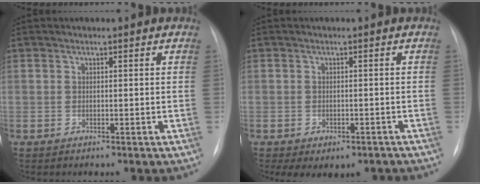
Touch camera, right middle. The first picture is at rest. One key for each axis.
{"total": 5.4, "fx": -3.7, "fy": 3.1, "fz": 2.3, "tx": -0.022, "ty": 0.009, "tz": -0.043}